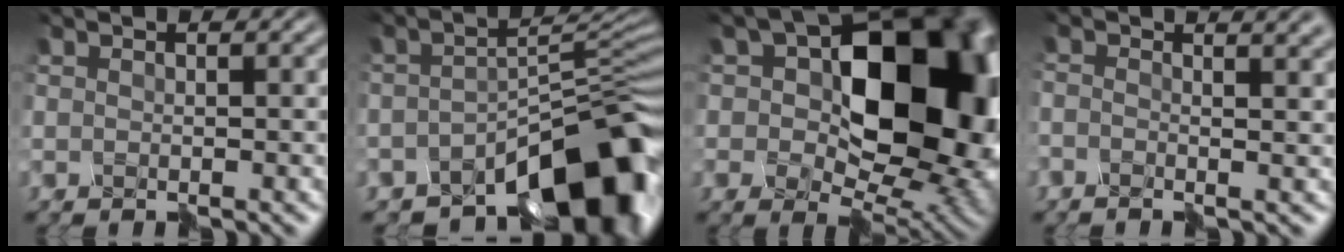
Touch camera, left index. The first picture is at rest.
{"total": 11.0, "force": [-7.7, 4.1, 6.7], "torque": [-0.071, 0.001, -0.124]}
{"total": 15.4, "force": [1.5, 9.9, 11.7], "torque": [-0.126, 0.004, 0.030]}
{"total": 5.4, "force": [0.5, 2.8, 4.6], "torque": [-0.041, 0.020, -0.020]}